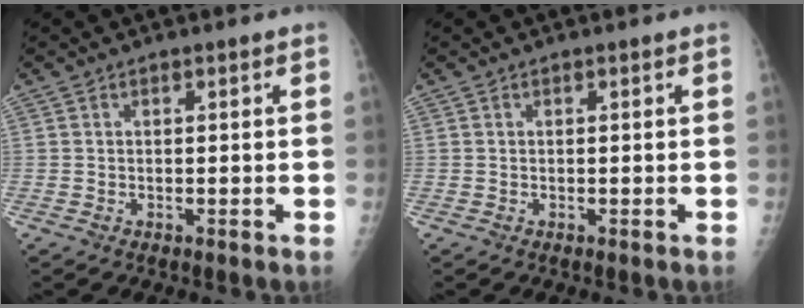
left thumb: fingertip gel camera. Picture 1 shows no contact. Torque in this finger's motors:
{"motor_torque": [0.00, 0.00, 0.00, 0.00, 0.00]}